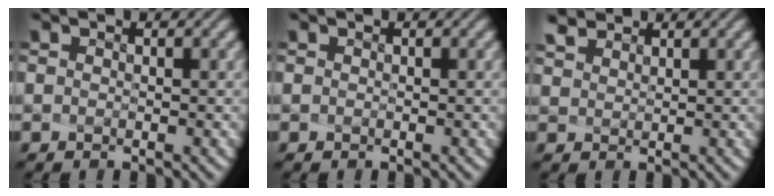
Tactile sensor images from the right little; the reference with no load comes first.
{"total": 0.0}
{"total": 1.4, "force": [1.4, 0.0, -0.1], "torque": [-0.010, 0.001, 0.038]}